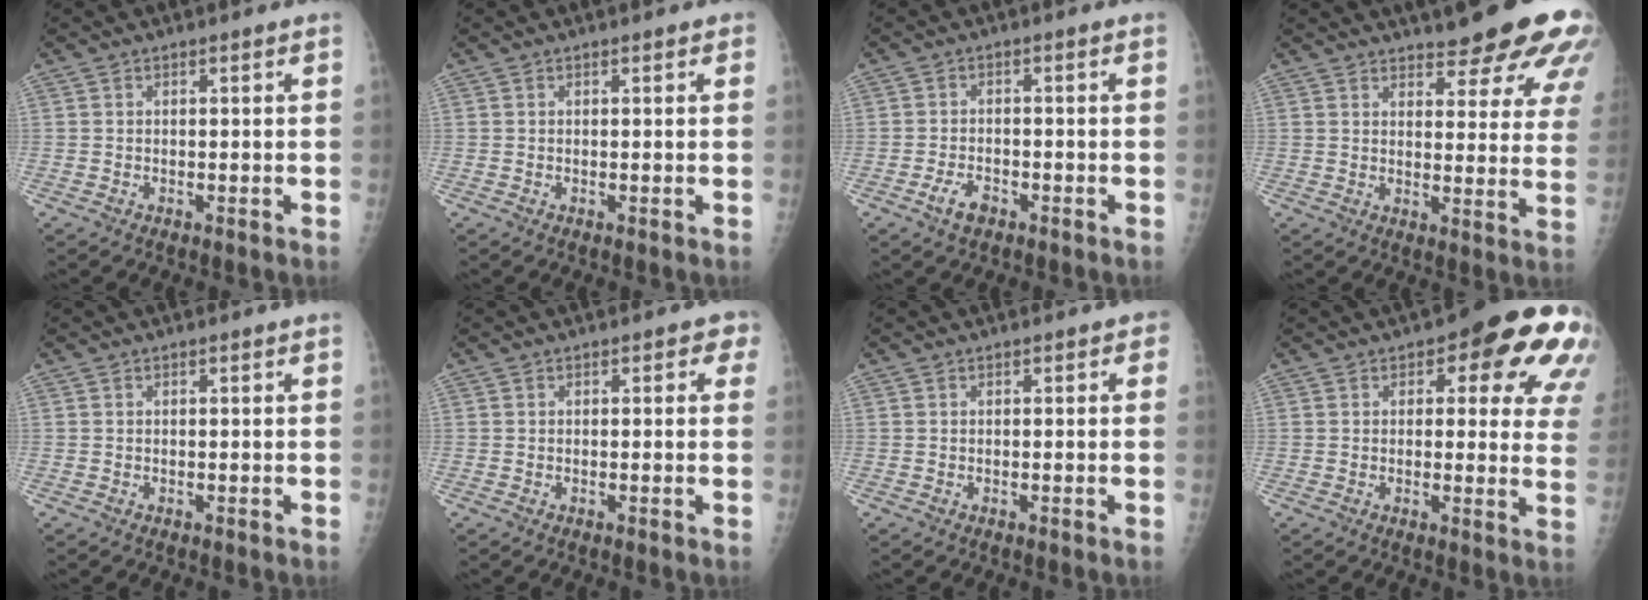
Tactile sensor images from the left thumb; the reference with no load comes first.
{"total": 0.7, "force": [0.3, 0.4, 0.5], "torque": [-0.003, 0.000, 0.001]}
{"total": 3.5, "force": [-2.1, 1.8, 2.1], "torque": [-0.041, 0.012, -0.036]}
{"total": 19.5, "force": [14.6, 5.2, 11.7], "torque": [-0.125, -0.066, 0.169]}
{"total": 0.0}
{"total": 2.1, "force": [0.7, 1.5, 1.4], "torque": [0.010, 0.003, -0.001]}
{"total": 1.0, "force": [0.2, 0.6, 0.7], "torque": [0.007, 0.004, -0.006]}
{"total": 16.8, "force": [7.3, 7.2, 13.4], "torque": [-0.107, -0.022, 0.075]}